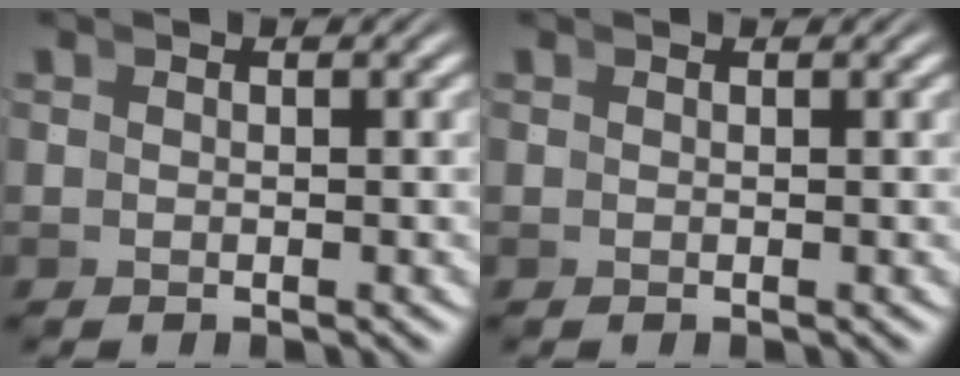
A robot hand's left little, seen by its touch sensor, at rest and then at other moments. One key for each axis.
{"total": 0.0}